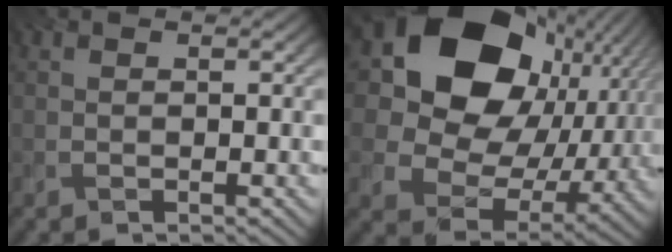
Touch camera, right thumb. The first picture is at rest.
{"total": 19.5, "force": [6.1, 14.7, 11.2], "torque": [-0.221, -0.002, 0.130]}